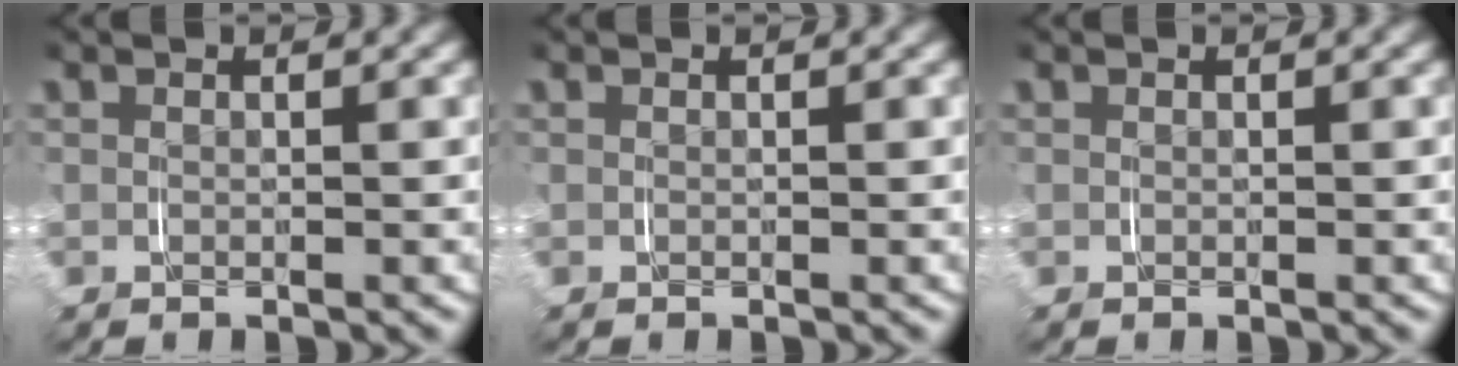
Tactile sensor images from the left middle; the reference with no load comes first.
{"total": 0.0}
{"total": 0.0}